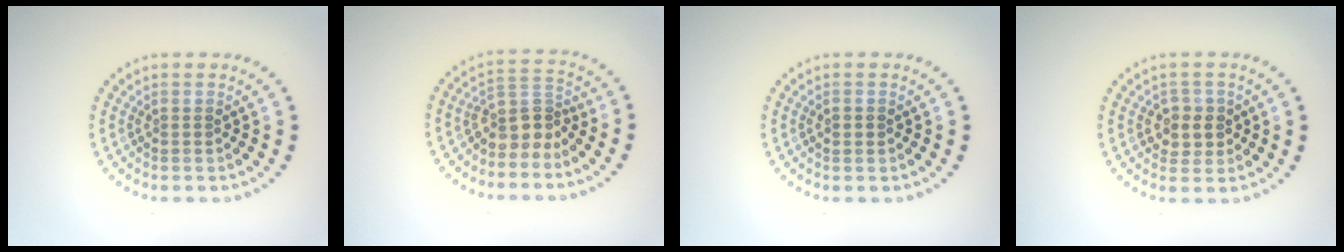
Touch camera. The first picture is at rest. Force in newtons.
{"total": 3.0, "press": 2.2, "slide": 2.1}
{"total": 1.3, "press": 1.2, "slide": 0.1}
{"total": 2.4, "press": 2.3, "slide": 0.8}